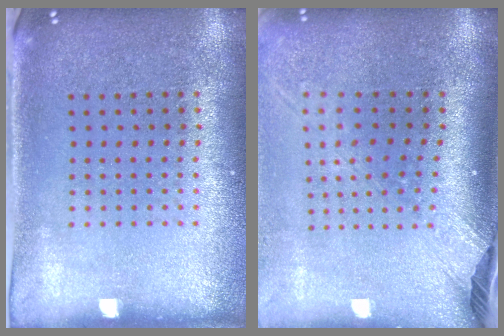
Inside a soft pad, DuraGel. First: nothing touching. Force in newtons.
{"total": 2.6, "press": 1.9, "slide": 1.7}